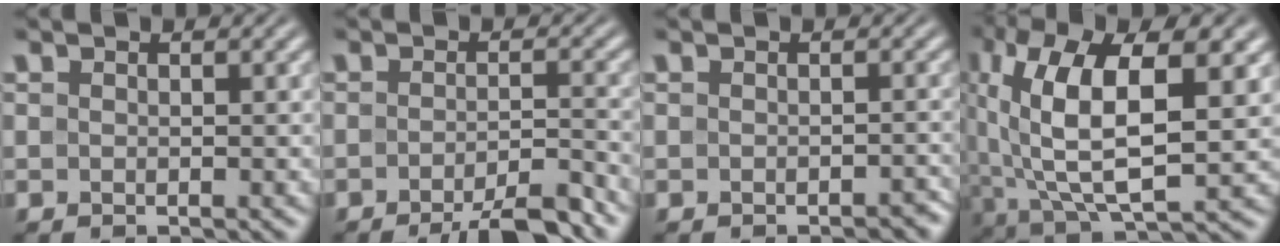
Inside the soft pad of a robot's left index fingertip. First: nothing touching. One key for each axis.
{"total": 5.1, "fx": -3.6, "fy": 1.0, "fz": 3.5, "tx": -0.044, "ty": 0.003, "tz": -0.058}
{"total": 1.1, "fx": -0.8, "fy": 0.5, "fz": 0.7, "tx": -0.011, "ty": -0.001, "tz": -0.008}
{"total": 11.4, "fx": 3.0, "fy": 4.5, "fz": 10.1, "tx": -0.200, "ty": 0.003, "tz": 0.057}